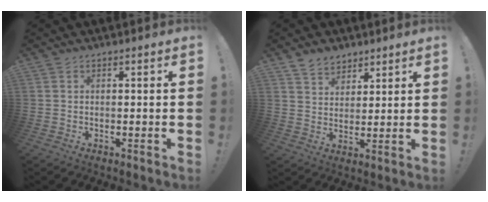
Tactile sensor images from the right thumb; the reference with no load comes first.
{"total": 6.7, "force": [5.3, 4.1, 0.8], "torque": [-0.013, -0.036, 0.102]}